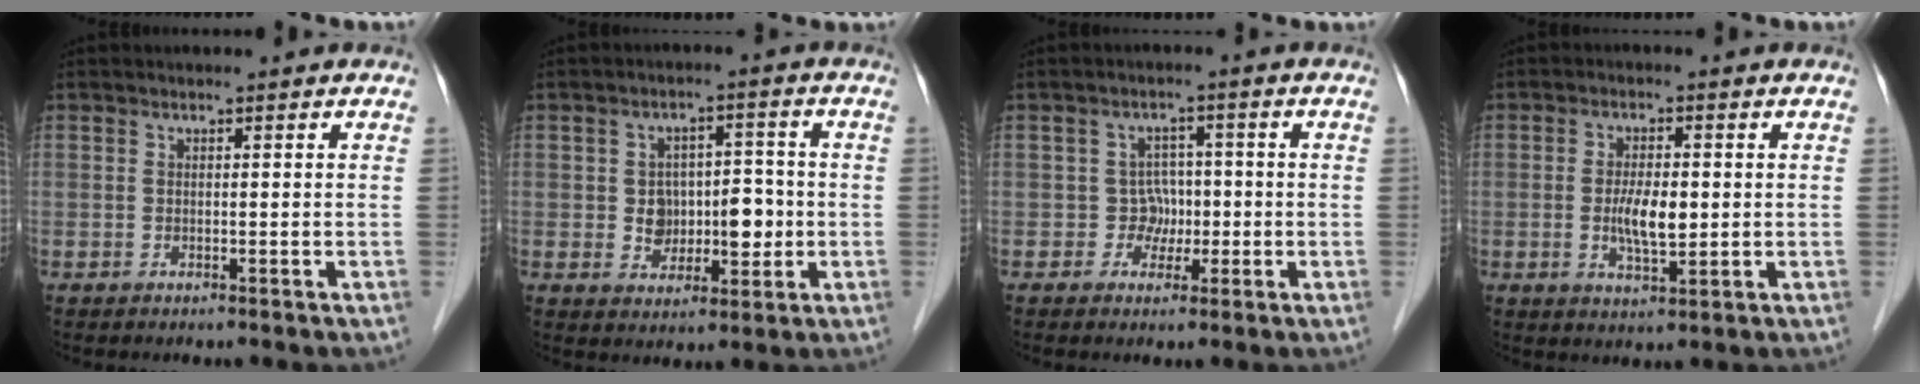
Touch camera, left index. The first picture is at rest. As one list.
[{"total": 6.9, "force": [-0.7, 4.7, 5.1], "torque": [-0.075, 0.020, -0.002]}, {"total": 3.3, "force": [-0.8, 3.2, 0.5], "torque": [0.003, 0.010, -0.011]}, {"total": 5.3, "force": [-0.4, 1.8, 5.0], "torque": [-0.098, -0.004, -0.004]}]